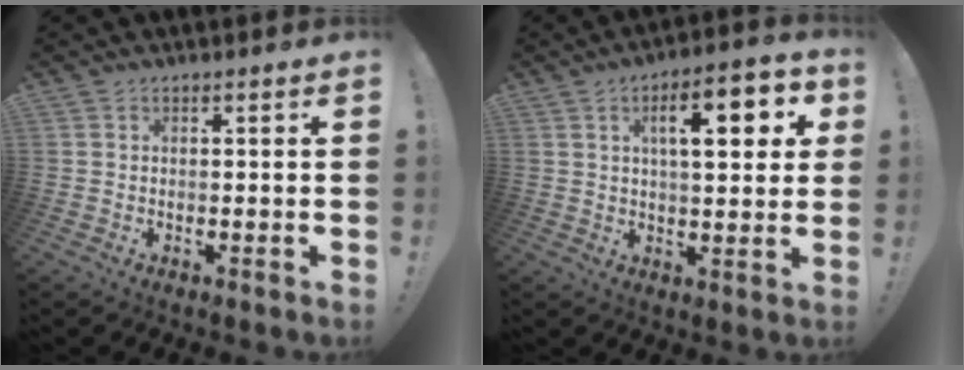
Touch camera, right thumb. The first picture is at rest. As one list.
[{"total": 12.8, "force": [4.0, 4.3, 11.4], "torque": [-0.161, -0.004, 0.056]}]